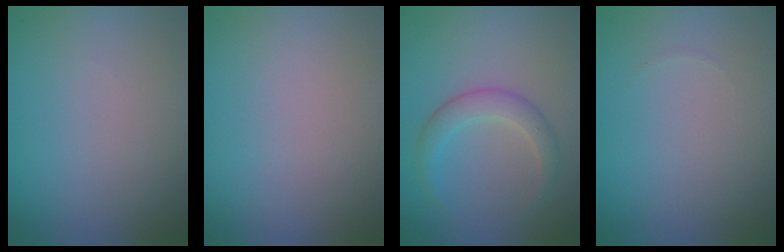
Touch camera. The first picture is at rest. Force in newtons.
{"total": 0.0}
{"total": 2.6, "press": 2.6, "slide": 0.1}
{"total": 0.0}